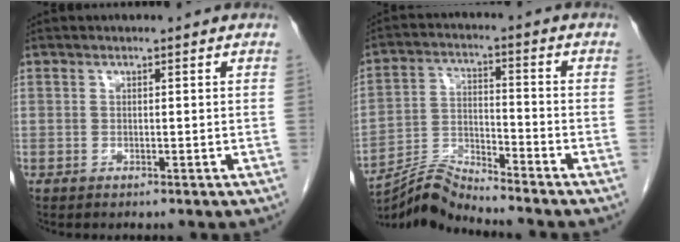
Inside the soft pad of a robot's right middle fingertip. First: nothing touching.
{"total": 7.5, "force": [-7.3, -1.7, 0.1], "torque": [-0.015, 0.006, -0.137]}